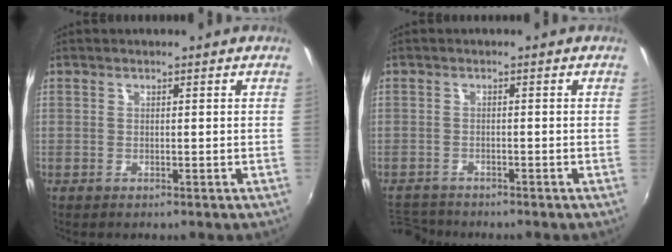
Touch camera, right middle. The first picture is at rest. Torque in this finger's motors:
{"motor_torque": [-0.52, -0.16, -0.14, -0.05]}